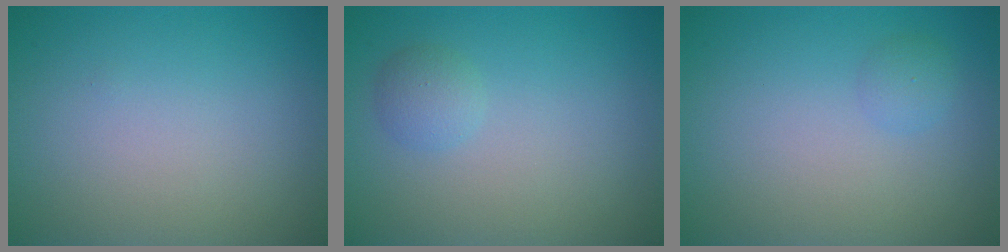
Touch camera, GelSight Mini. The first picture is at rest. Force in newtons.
{"total": 1.4, "press": 1.4, "slide": 0.1}
{"total": 0.8, "press": 0.8, "slide": 0.0}